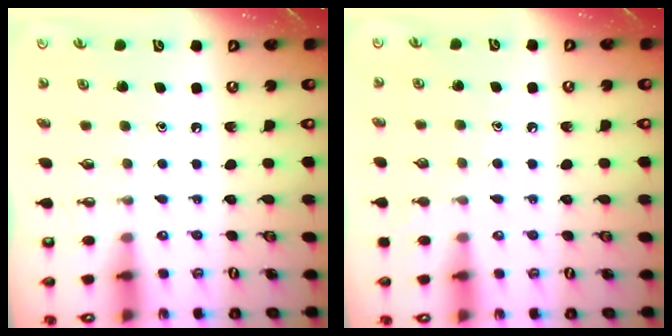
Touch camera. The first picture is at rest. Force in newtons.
{"total": 5.0, "press": 5.0, "slide": 0.5}